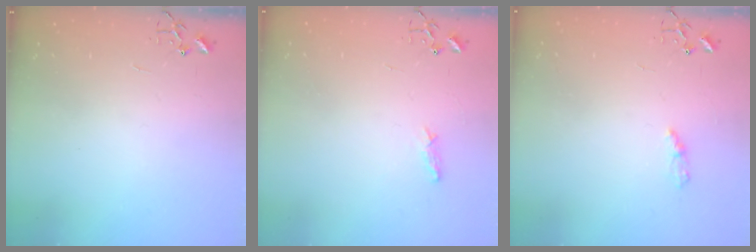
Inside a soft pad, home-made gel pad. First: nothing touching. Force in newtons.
{"total": 5.9, "press": 5.8, "slide": 0.7}
{"total": 4.2, "press": 4.2, "slide": 0.5}